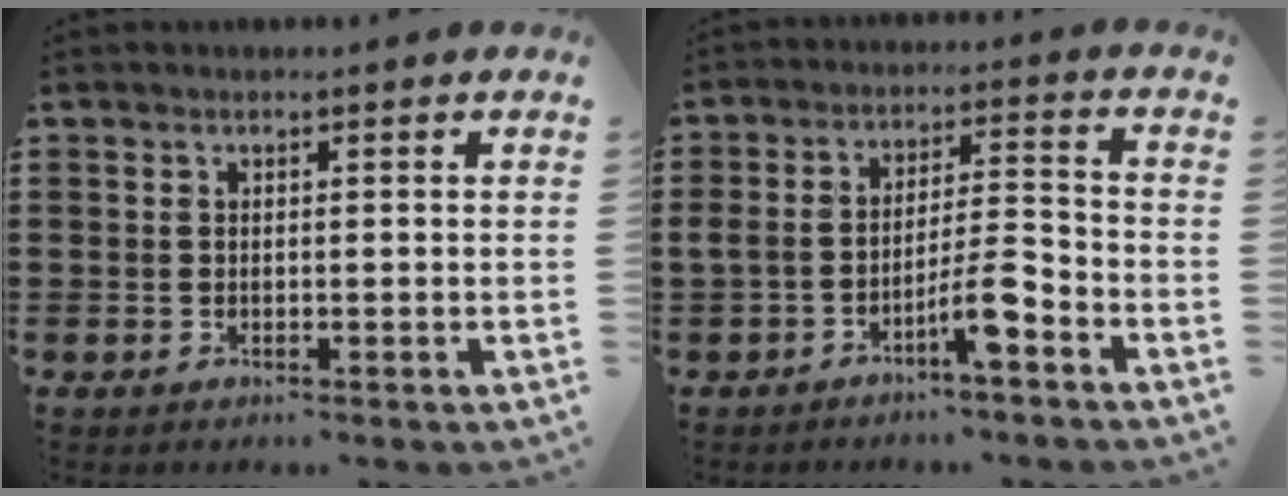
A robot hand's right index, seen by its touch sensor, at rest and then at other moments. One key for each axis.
{"total": 7.5, "fx": -4.4, "fy": 1.8, "fz": 5.8, "tx": -0.099, "ty": 0.011, "tz": -0.076}